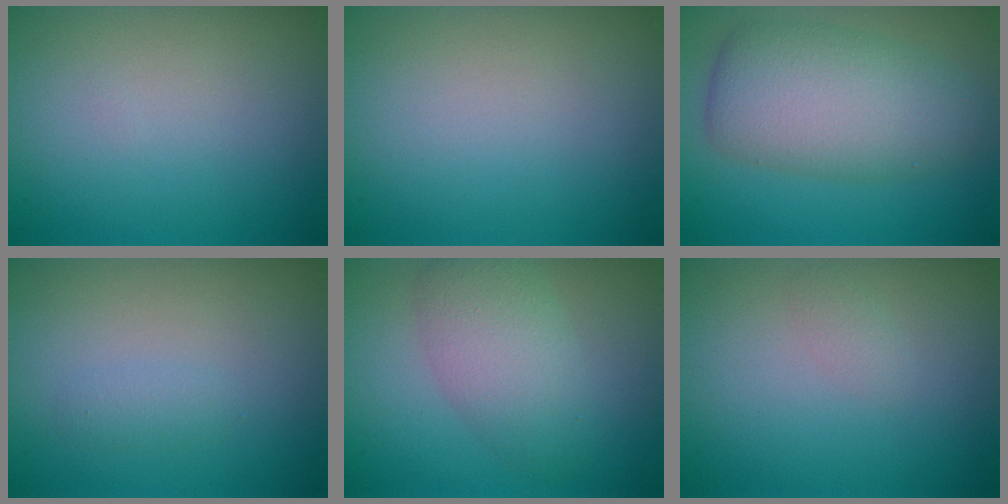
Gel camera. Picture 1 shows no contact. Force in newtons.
{"total": 0.0}
{"total": 7.5, "press": 7.5, "slide": 0.1}
{"total": 1.0, "press": 1.0, "slide": 0.1}
{"total": 4.6, "press": 4.6, "slide": 0.3}
{"total": 0.8, "press": 0.8, "slide": 0.0}